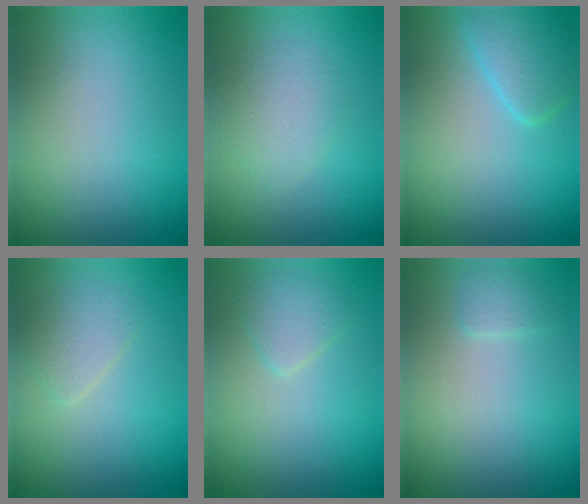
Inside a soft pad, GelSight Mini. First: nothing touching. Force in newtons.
{"total": 2.3, "press": 2.3, "slide": 0.1}
{"total": 2.9, "press": 2.9, "slide": 0.2}
{"total": 2.0, "press": 2.0, "slide": 0.0}
{"total": 1.8, "press": 1.8, "slide": 0.1}
{"total": 1.0, "press": 1.0, "slide": 0.1}